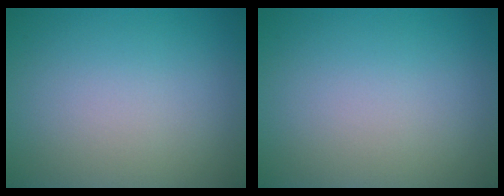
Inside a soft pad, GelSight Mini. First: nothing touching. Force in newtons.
{"total": 0.0}